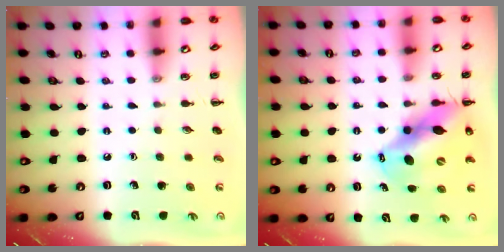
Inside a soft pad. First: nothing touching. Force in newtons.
{"total": 14.4, "press": 13.8, "slide": 4.2}